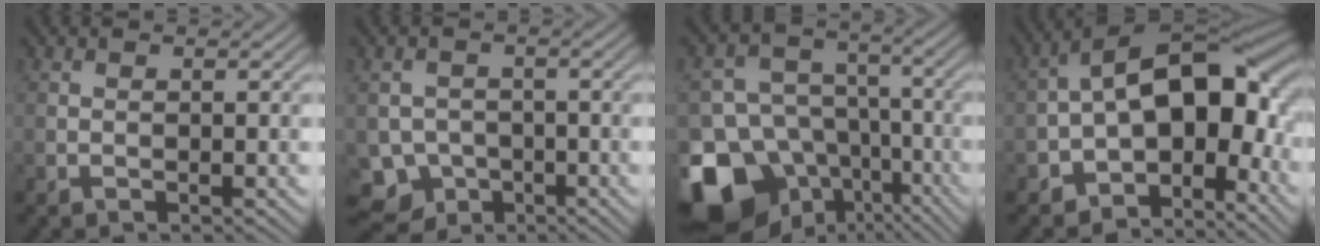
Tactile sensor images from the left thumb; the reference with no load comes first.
{"total": 5.7, "force": [-2.8, 4.7, 1.7], "torque": [-0.029, -0.009, -0.053]}
{"total": 18.6, "force": [-10.4, 13.7, 7.1], "torque": [-0.185, -0.053, -0.155]}
{"total": 13.7, "force": [-2.8, 8.0, 10.8], "torque": [-0.146, 0.014, -0.065]}